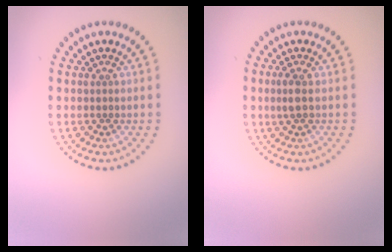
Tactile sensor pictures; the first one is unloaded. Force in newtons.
{"total": 1.3, "press": 1.1, "slide": 0.6}